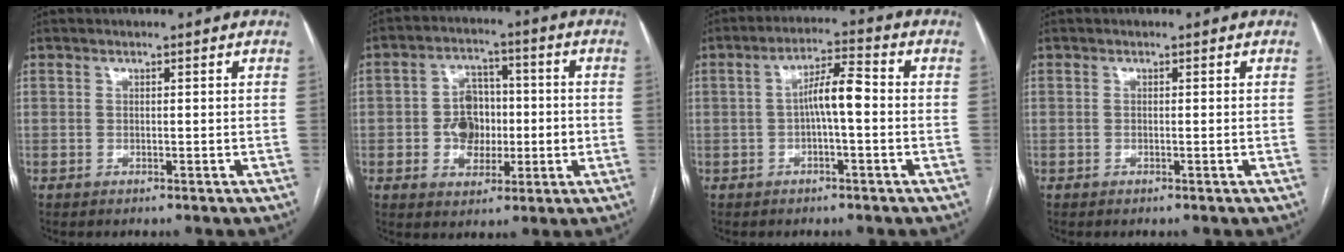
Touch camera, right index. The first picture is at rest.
{"total": 7.9, "force": [-0.8, 6.0, 5.1], "torque": [-0.086, 0.023, -0.009]}
{"total": 5.8, "force": [-0.4, 1.0, 5.7], "torque": [-0.099, 0.018, -0.010]}
{"total": 0.0}